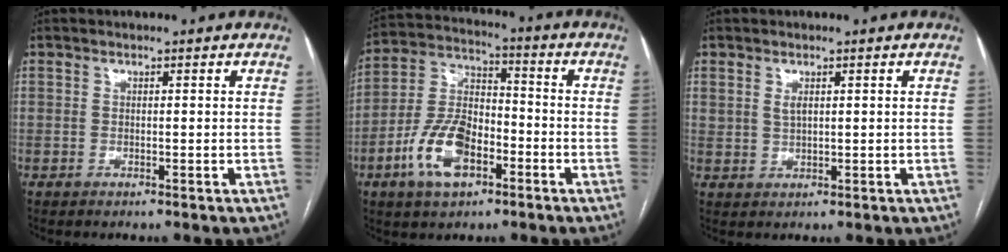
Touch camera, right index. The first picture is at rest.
{"total": 11.9, "force": [-5.1, 5.9, 9.0], "torque": [-0.200, 0.014, -0.091]}
{"total": 1.7, "force": [1.0, 0.9, 1.1], "torque": [-0.026, 0.002, 0.023]}